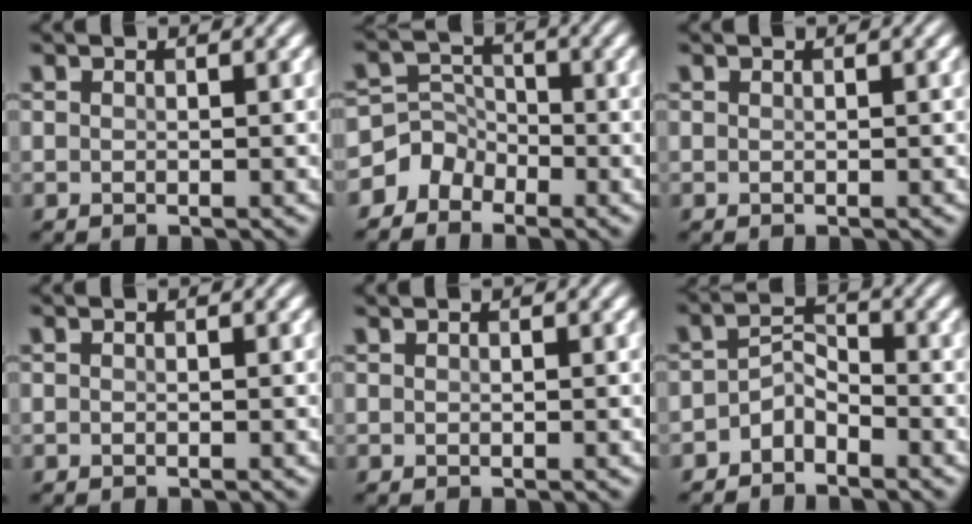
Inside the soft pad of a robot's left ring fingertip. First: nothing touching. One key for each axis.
{"total": 3.3, "fx": -2.4, "fy": 2.3, "fz": 0.4, "tx": 0.013, "ty": 0.015, "tz": -0.056}
{"total": 0.0}
{"total": 0.0}
{"total": 0.0}
{"total": 2.4, "fx": -1.7, "fy": 1.3, "fz": 1.3, "tx": -0.023, "ty": 0.012, "tz": -0.036}